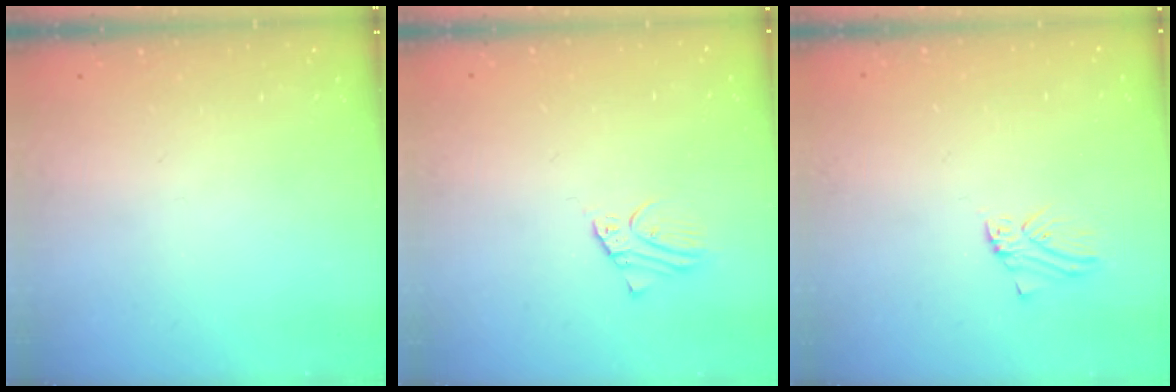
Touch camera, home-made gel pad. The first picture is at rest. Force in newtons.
{"total": 2.5, "press": 2.5, "slide": 0.2}
{"total": 0.9, "press": 0.9, "slide": 0.1}